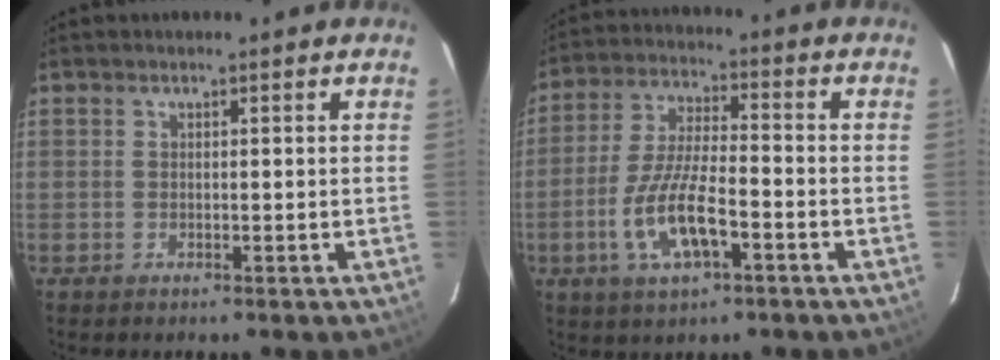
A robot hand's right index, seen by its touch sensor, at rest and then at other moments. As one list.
[{"total": 11.3, "force": [-4.6, 3.6, 9.7], "torque": [-0.202, -0.007, -0.082]}]